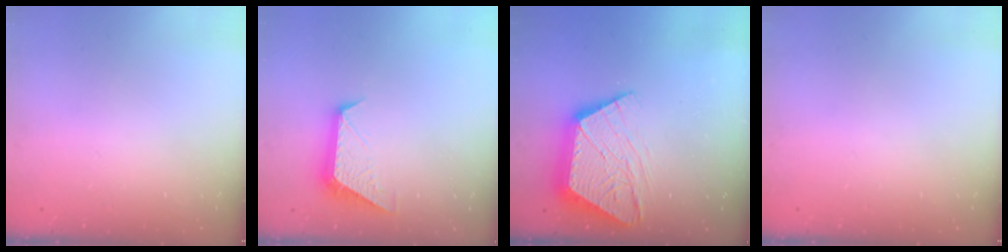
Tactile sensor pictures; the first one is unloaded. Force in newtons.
{"total": 10.2, "press": 10.2, "slide": 0.7}
{"total": 15.1, "press": 15.1, "slide": 0.8}
{"total": 0.0}